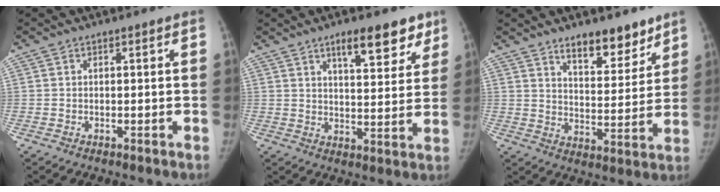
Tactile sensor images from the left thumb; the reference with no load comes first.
{"total": 10.6, "force": [7.0, 4.0, 6.9], "torque": [-0.061, -0.038, 0.103]}
{"total": 11.4, "force": [8.4, 4.6, 6.2], "torque": [-0.055, -0.061, 0.134]}